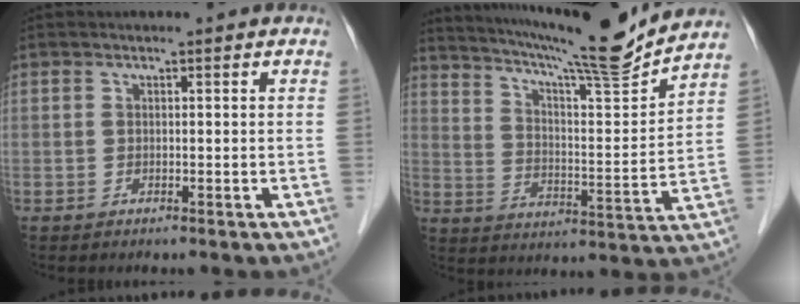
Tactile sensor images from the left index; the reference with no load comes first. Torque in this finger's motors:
{"motor_torque": [0.92, -0.93, 0.56, 0.15]}